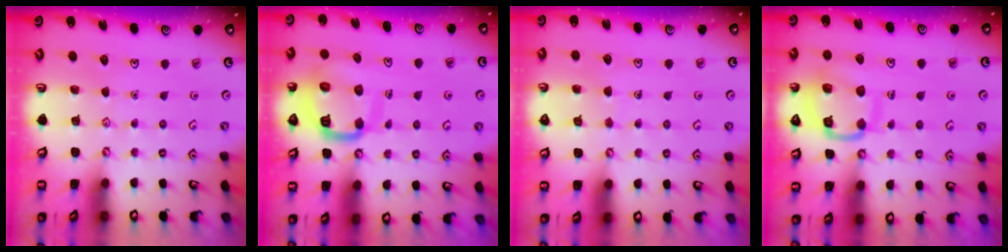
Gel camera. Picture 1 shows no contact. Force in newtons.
{"total": 11.8, "press": 11.7, "slide": 1.4}
{"total": 4.5, "press": 4.5, "slide": 0.2}
{"total": 14.0, "press": 13.9, "slide": 1.3}